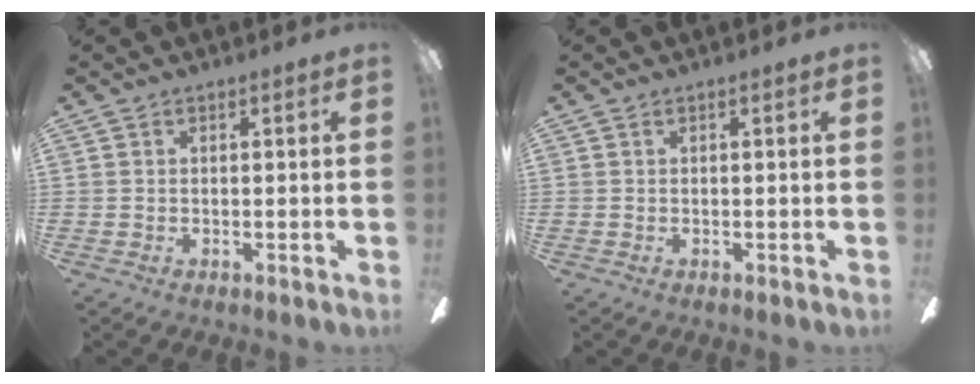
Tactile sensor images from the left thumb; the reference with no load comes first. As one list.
[{"total": 0.0}]